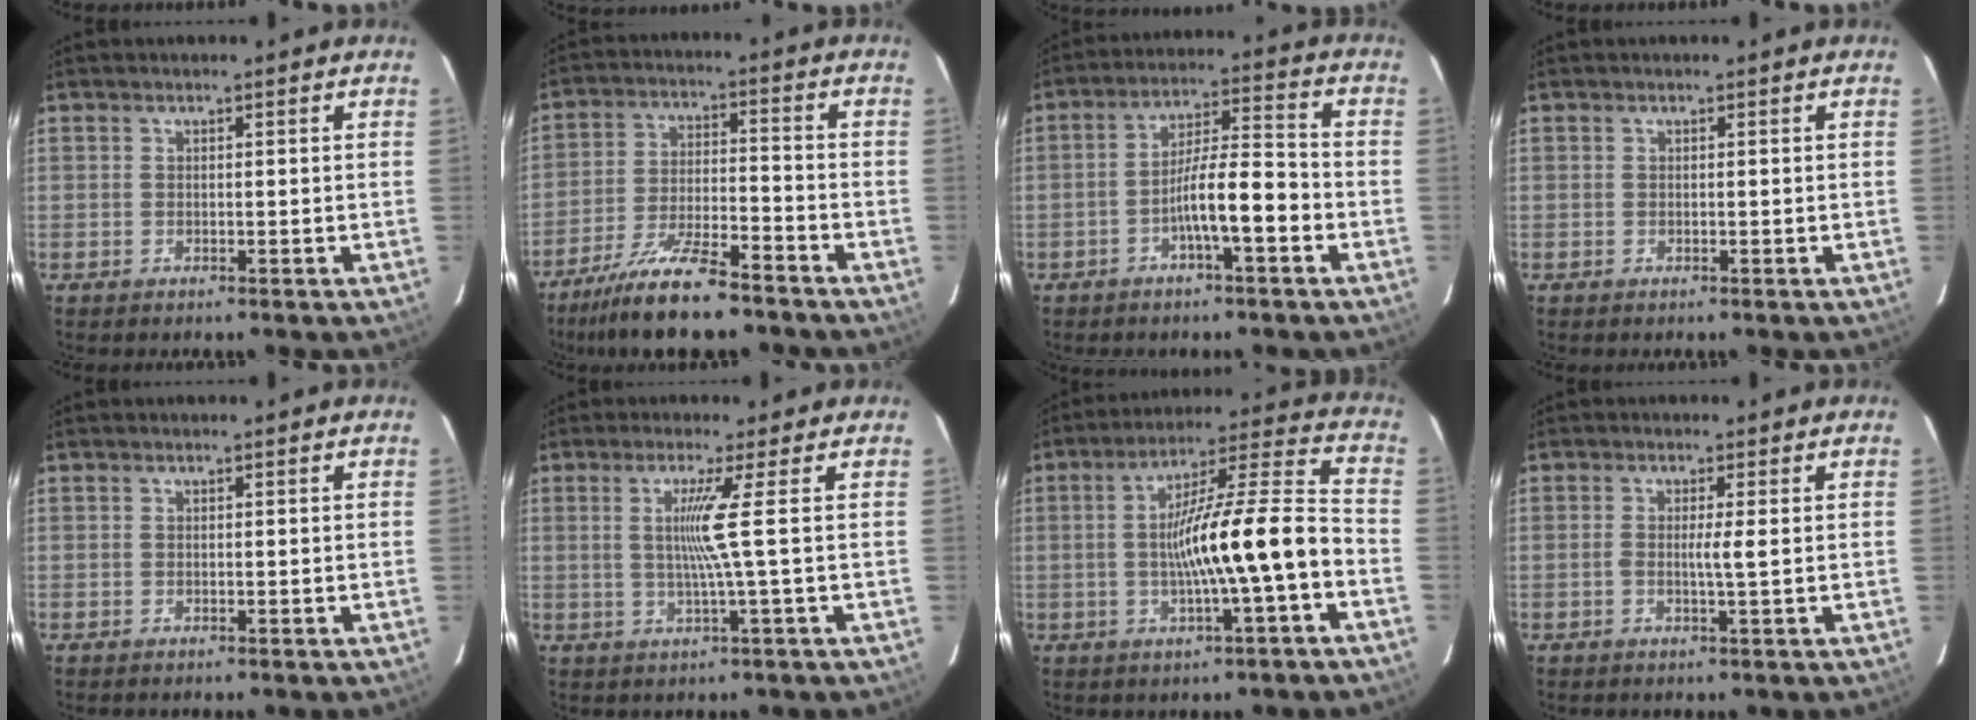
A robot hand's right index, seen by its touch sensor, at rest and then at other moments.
{"total": 11.9, "force": [-9.5, 1.6, 6.9], "torque": [-0.126, -0.018, -0.168]}
{"total": 8.6, "force": [-3.3, 1.2, 7.8], "torque": [-0.139, 0.022, -0.053]}
{"total": 0.0}
{"total": 0.0}
{"total": 5.0, "force": [0.6, -2.1, 4.5], "torque": [-0.089, -0.006, 0.014]}
{"total": 14.5, "force": [-2.9, 0.1, 14.2], "torque": [-0.236, 0.020, -0.047]}
{"total": 2.1, "force": [-0.1, -0.4, 2.0], "torque": [-0.040, -0.002, -0.004]}